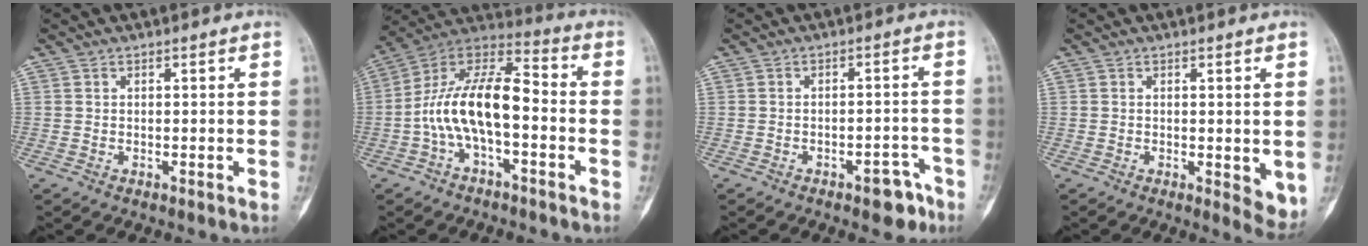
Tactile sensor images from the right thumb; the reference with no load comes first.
{"total": 15.4, "force": [-2.8, 7.1, 13.4], "torque": [-0.237, 0.064, -0.059]}
{"total": 5.2, "force": [-3.4, 2.5, 3.0], "torque": [-0.019, 0.030, -0.038]}
{"total": 4.5, "force": [-0.2, 1.6, 4.2], "torque": [-0.043, -0.012, 0.001]}